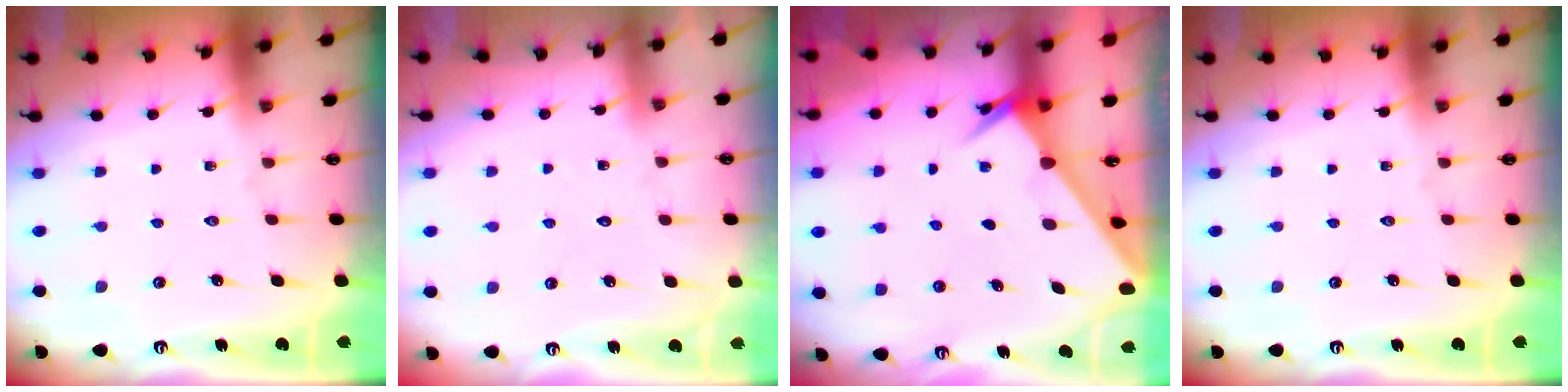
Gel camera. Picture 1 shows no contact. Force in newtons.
{"total": 4.3, "press": 4.3, "slide": 0.4}
{"total": 2.6, "press": 2.6, "slide": 0.3}
{"total": 0.0}